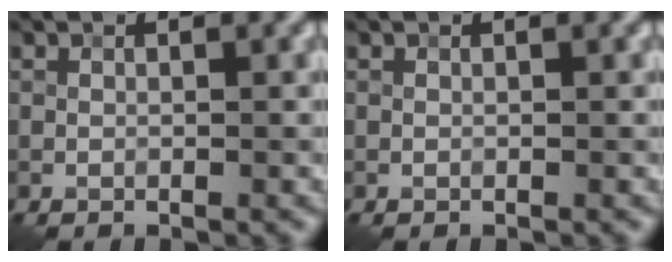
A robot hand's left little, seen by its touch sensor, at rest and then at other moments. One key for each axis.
{"total": 0.0}